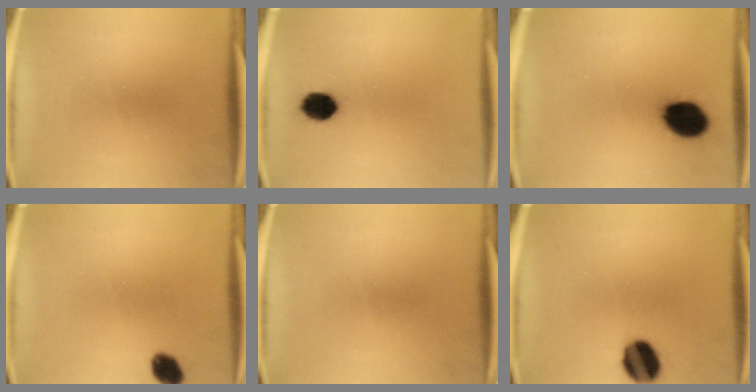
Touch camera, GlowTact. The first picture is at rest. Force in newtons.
{"total": 5.7}
{"total": 11.8}
{"total": 4.3}
{"total": 0.0}
{"total": 10.4}